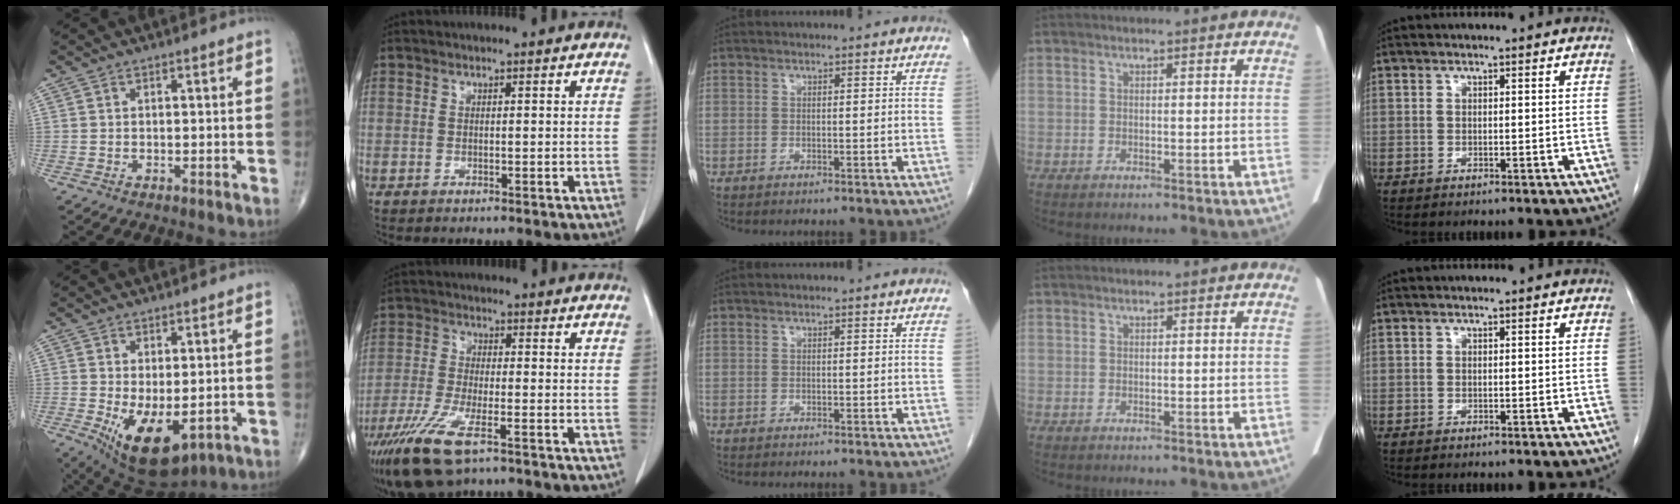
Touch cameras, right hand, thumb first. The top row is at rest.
{"thumb": {"total": 11.4, "force": [-3.2, 5.6, 9.3], "torque": [-0.146, -0.017, -0.031]}, "index": {"total": 11.3, "force": [-7.1, 2.7, 8.3], "torque": [-0.165, -0.026, -0.127]}}